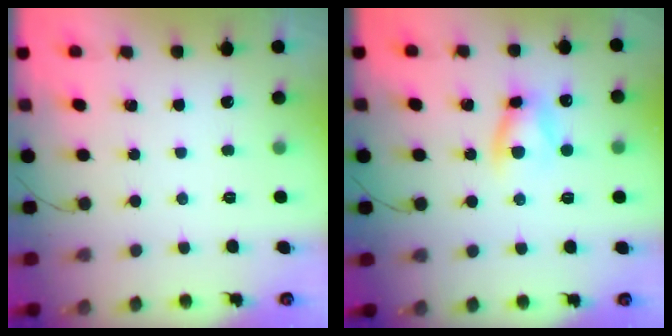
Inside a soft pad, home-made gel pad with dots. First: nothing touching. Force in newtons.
{"total": 7.3, "press": 7.2, "slide": 1.1}